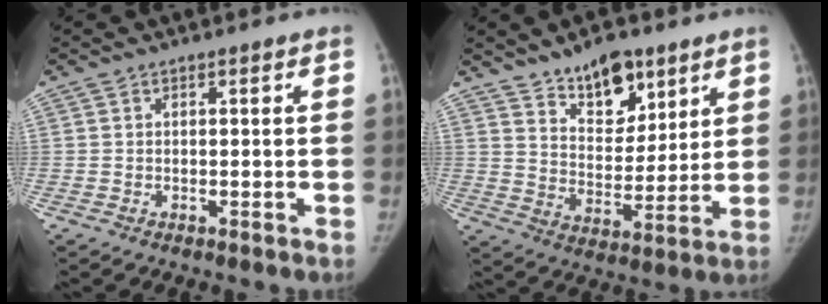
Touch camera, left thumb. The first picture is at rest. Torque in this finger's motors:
{"motor_torque": [-0.06, 0.15, 0.00, -0.20, 0.01]}